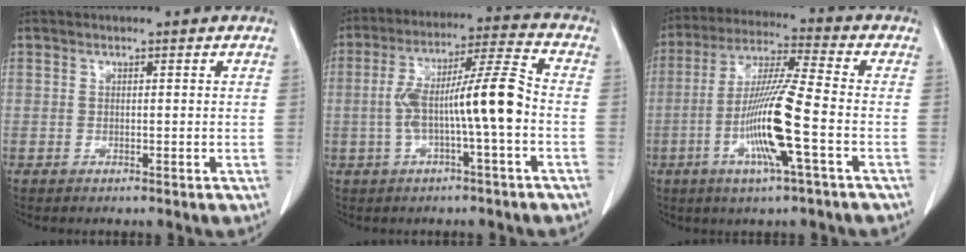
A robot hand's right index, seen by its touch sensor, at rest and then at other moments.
{"total": 11.5, "force": [-1.8, 0.4, 11.4], "torque": [-0.207, 0.029, -0.035]}
{"total": 12.9, "force": [-3.8, -0.4, 12.4], "torque": [-0.247, -0.009, -0.078]}